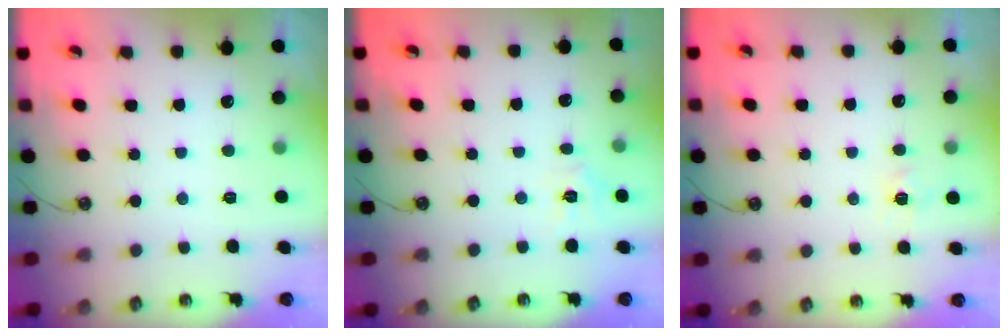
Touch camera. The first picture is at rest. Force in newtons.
{"total": 4.0, "press": 4.0, "slide": 0.2}
{"total": 5.0, "press": 5.0, "slide": 0.7}